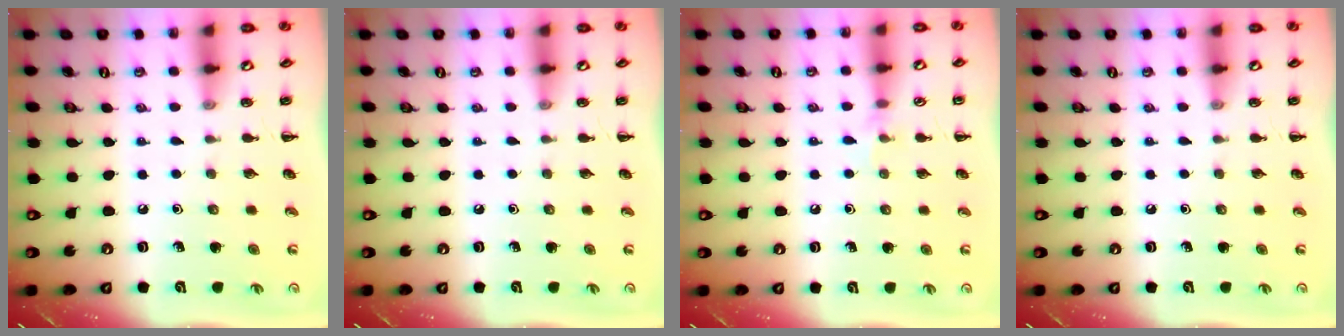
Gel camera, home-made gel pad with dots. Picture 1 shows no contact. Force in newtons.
{"total": 0.0}
{"total": 4.8, "press": 4.5, "slide": 1.4}
{"total": 0.0}